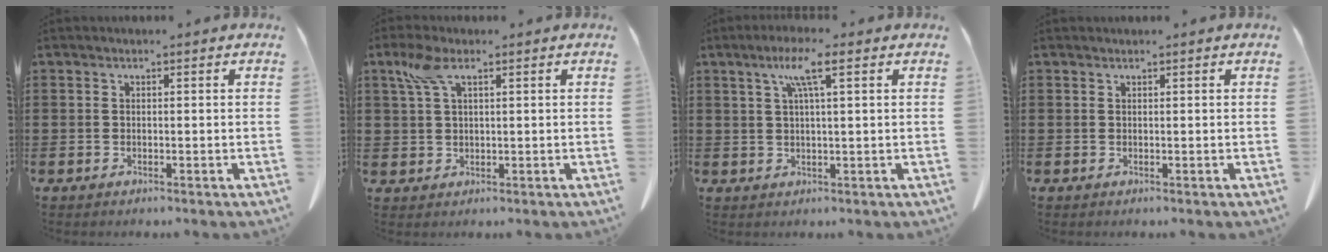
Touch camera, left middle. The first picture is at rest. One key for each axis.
{"total": 4.6, "fx": 2.3, "fy": 2.3, "fz": 3.3, "tx": -0.082, "ty": 0.006, "tz": 0.038}
{"total": 5.3, "fx": 2.5, "fy": 0.3, "fz": 4.6, "tx": -0.097, "ty": 0.007, "tz": 0.039}
{"total": 0.0}